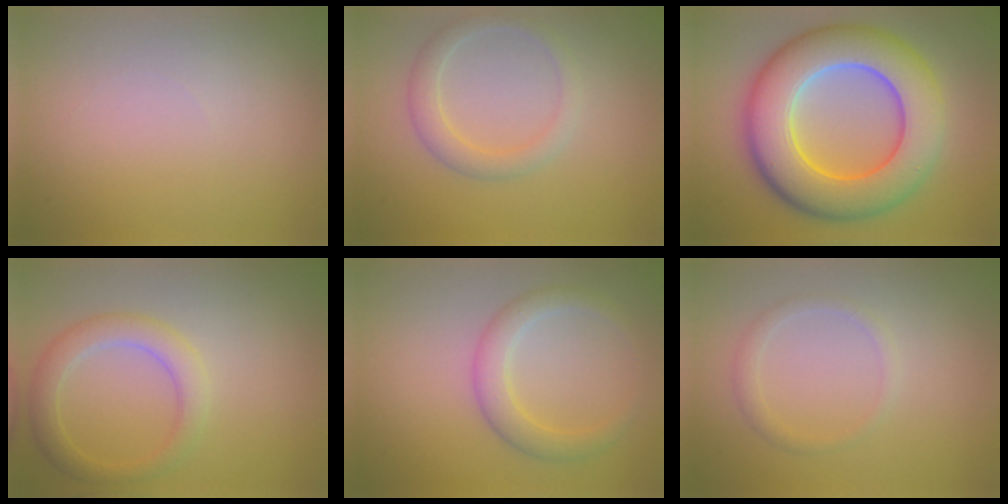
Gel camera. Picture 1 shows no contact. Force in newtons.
{"total": 2.4, "press": 2.4, "slide": 0.1}
{"total": 11.5, "press": 11.5, "slide": 0.7}
{"total": 3.1, "press": 3.1, "slide": 0.1}
{"total": 2.8, "press": 2.8, "slide": 0.1}
{"total": 1.3, "press": 1.3, "slide": 0.0}